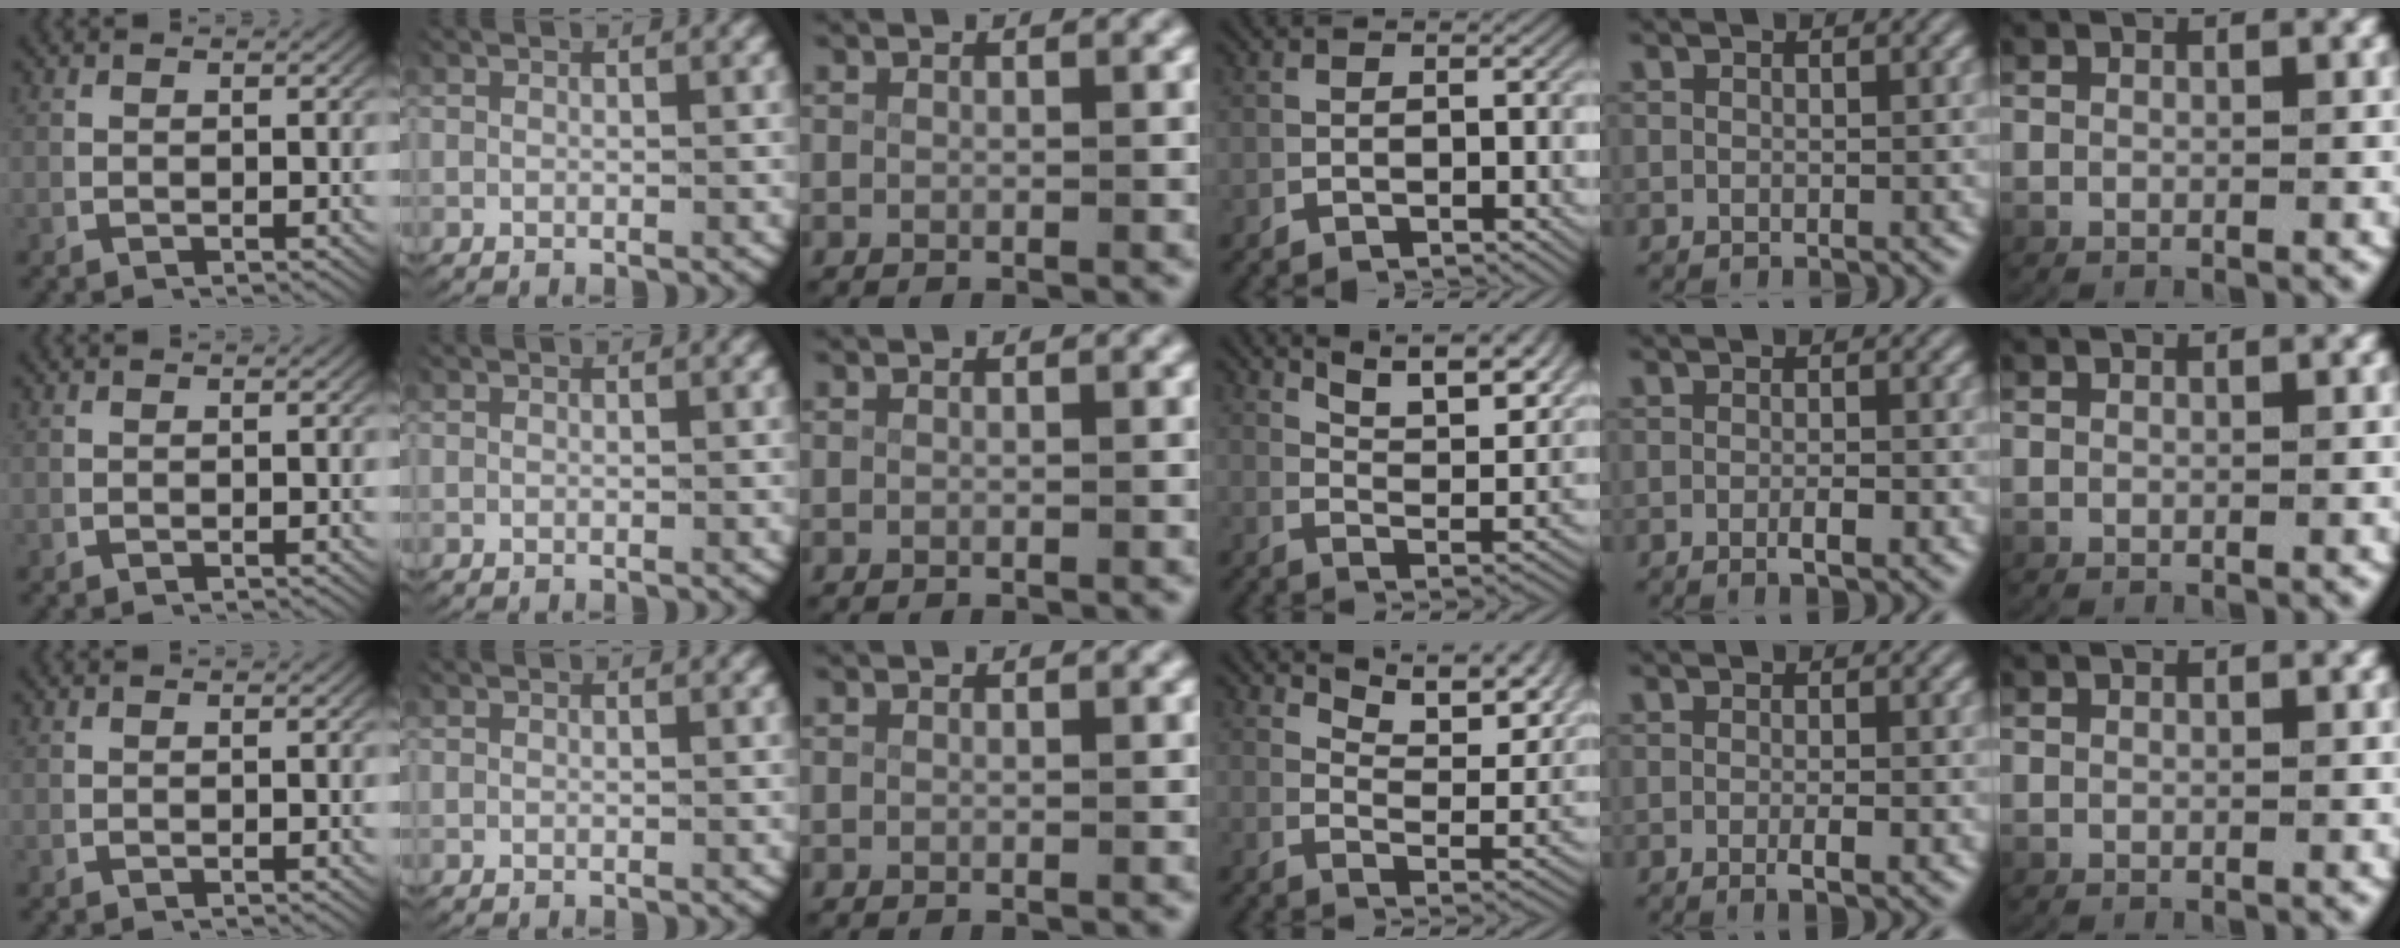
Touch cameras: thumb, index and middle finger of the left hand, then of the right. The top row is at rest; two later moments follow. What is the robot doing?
{"motion": "lift_and_place", "object": "map"}